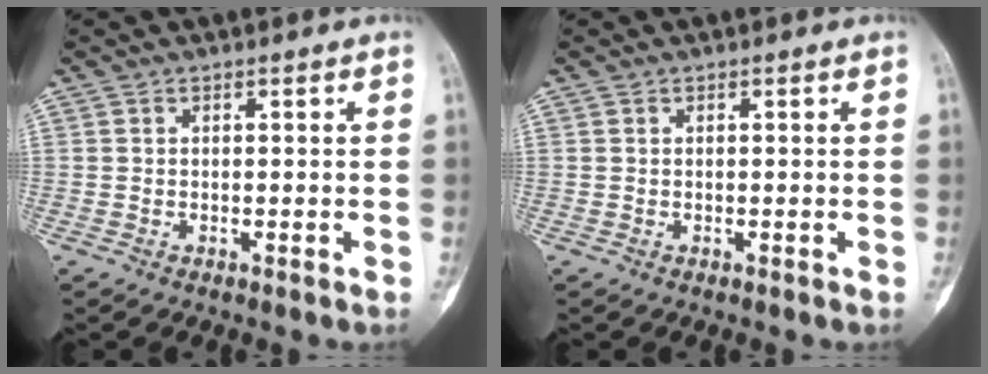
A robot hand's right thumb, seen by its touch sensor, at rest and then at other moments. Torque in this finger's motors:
{"motor_torque": [0.23, -0.02, -0.09, 0.06, 0.02]}